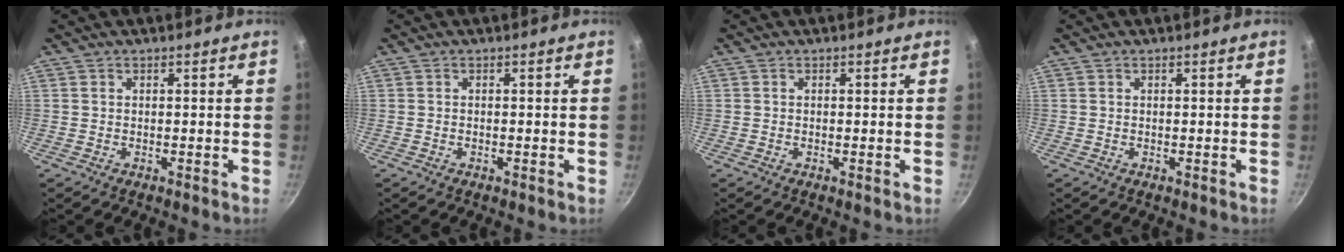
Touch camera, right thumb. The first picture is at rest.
{"total": 0.0}
{"total": 0.0}
{"total": 0.0}